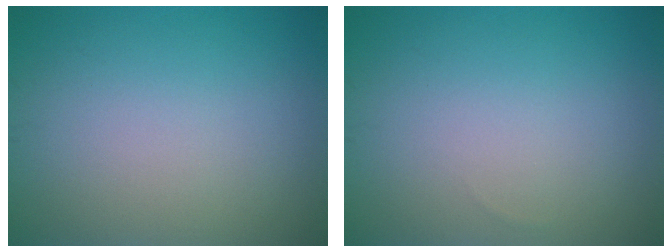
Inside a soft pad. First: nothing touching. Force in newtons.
{"total": 0.0}